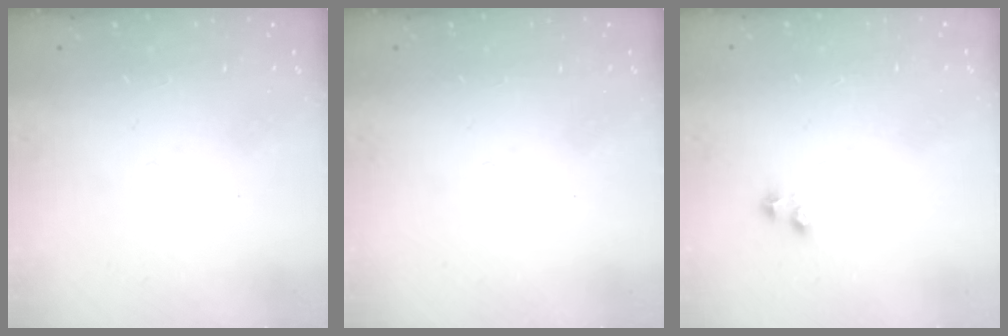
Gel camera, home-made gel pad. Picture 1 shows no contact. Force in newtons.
{"total": 0.0}
{"total": 1.9, "press": 1.9, "slide": 0.5}